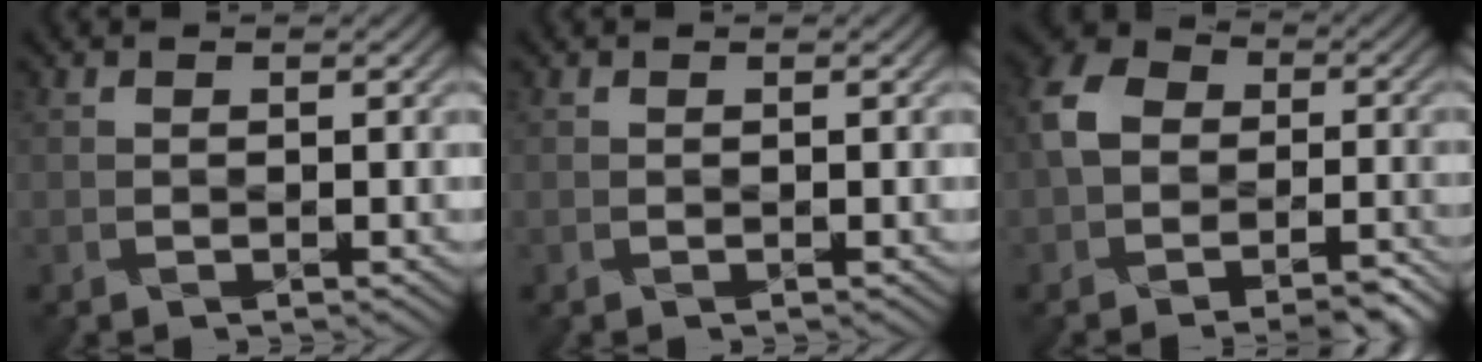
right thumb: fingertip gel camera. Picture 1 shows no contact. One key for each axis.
{"total": 0.0}
{"total": 7.2, "fx": -3.4, "fy": 5.3, "fz": 3.6, "tx": -0.075, "ty": -0.010, "tz": -0.074}